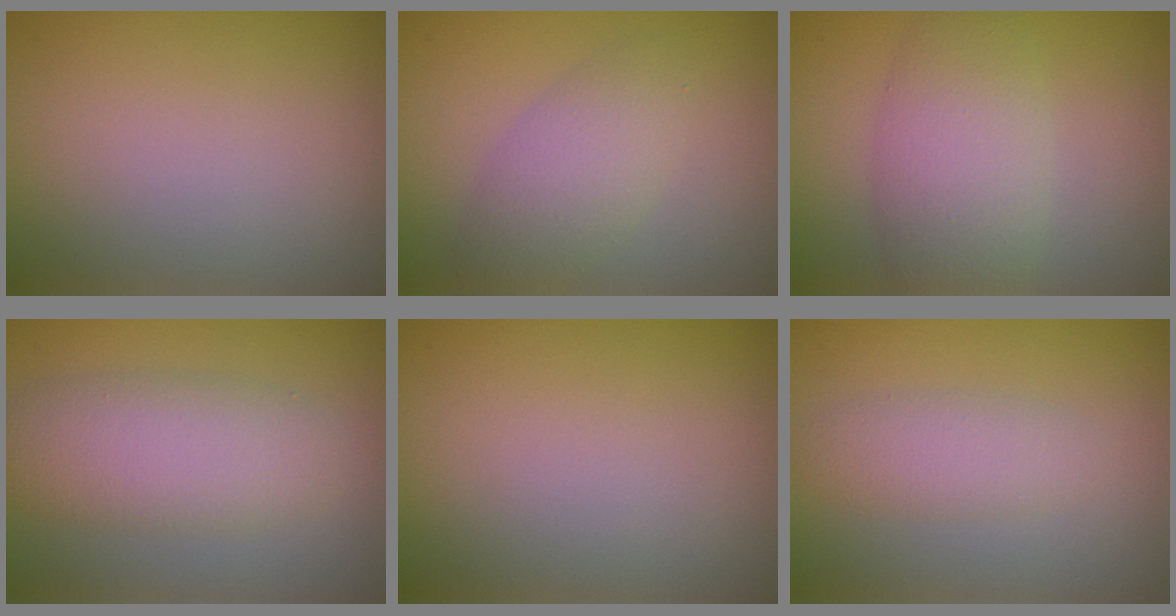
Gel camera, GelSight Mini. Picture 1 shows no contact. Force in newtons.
{"total": 3.4, "press": 3.4, "slide": 0.0}
{"total": 5.2, "press": 5.2, "slide": 0.1}
{"total": 5.2, "press": 5.2, "slide": 0.3}
{"total": 0.0}
{"total": 2.2, "press": 2.2, "slide": 0.0}